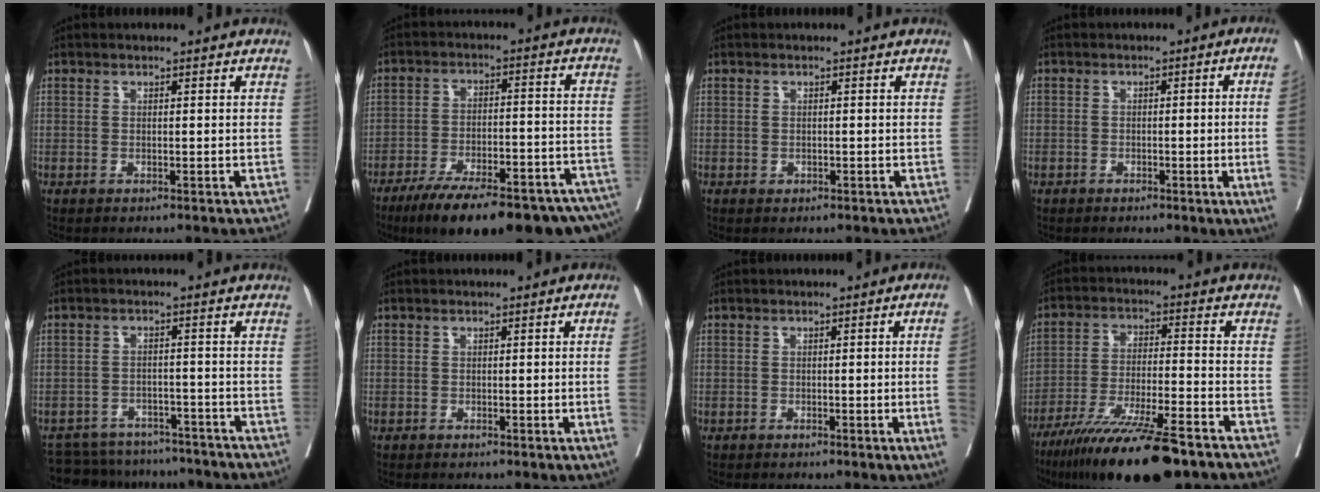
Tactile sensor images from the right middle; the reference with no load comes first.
{"total": 23.8, "force": [-17.8, 4.4, 15.2], "torque": [-0.166, 0.001, -0.252]}
{"total": 0.5, "force": [-0.2, 0.4, 0.2], "torque": [-0.002, 0.003, 0.000]}
{"total": 6.8, "force": [-1.3, -1.3, 6.5], "torque": [-0.068, -0.004, -0.020]}
{"total": 14.0, "force": [-12.6, 5.4, 3.0], "torque": [-0.055, 0.011, -0.160]}
{"total": 3.2, "force": [-0.6, -0.4, 3.1], "torque": [-0.041, 0.004, -0.006]}
{"total": 5.1, "force": [-1.1, -1.0, 4.9], "torque": [-0.055, 0.001, -0.015]}
{"total": 18.6, "force": [-13.8, 2.5, 12.2], "torque": [-0.190, -0.036, -0.231]}